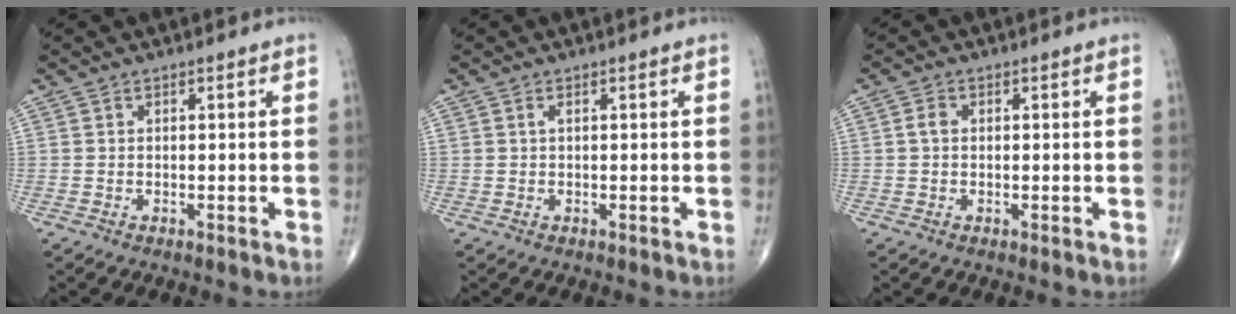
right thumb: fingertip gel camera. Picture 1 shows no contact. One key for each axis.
{"total": 0.6, "fx": 0.2, "fy": 0.2, "fz": 0.5, "tx": -0.012, "ty": 0.003, "tz": 0.004}
{"total": 1.6, "fx": 0.1, "fy": 1.2, "fz": 1.1, "tx": -0.019, "ty": 0.005, "tz": 0.001}